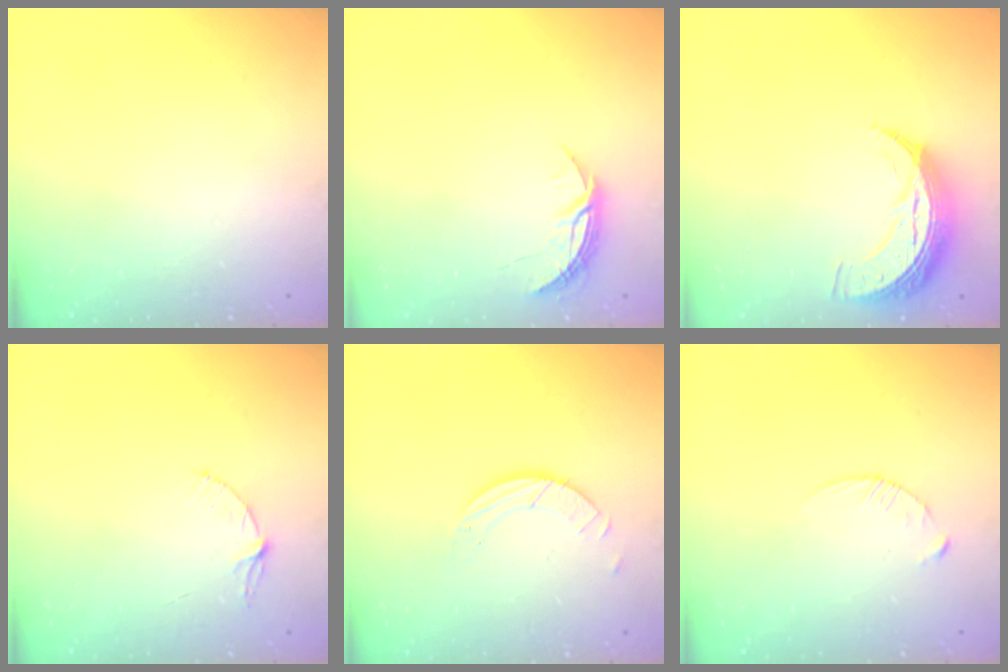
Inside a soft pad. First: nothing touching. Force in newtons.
{"total": 6.2, "press": 6.2, "slide": 0.5}
{"total": 10.1, "press": 10.1, "slide": 0.7}
{"total": 4.0, "press": 4.0, "slide": 0.4}
{"total": 3.2, "press": 3.2, "slide": 0.3}
{"total": 3.4, "press": 3.4, "slide": 0.4}